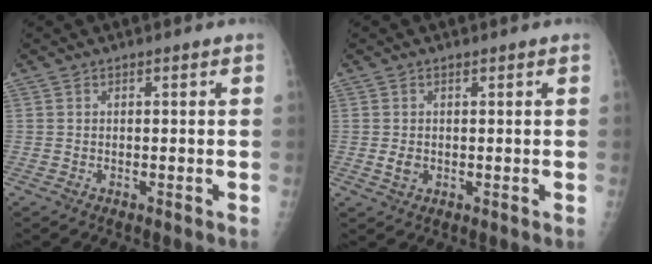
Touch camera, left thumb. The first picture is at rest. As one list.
[{"total": 1.9, "force": [0.0, 1.5, 1.1], "torque": [-0.016, -0.001, 0.005]}]